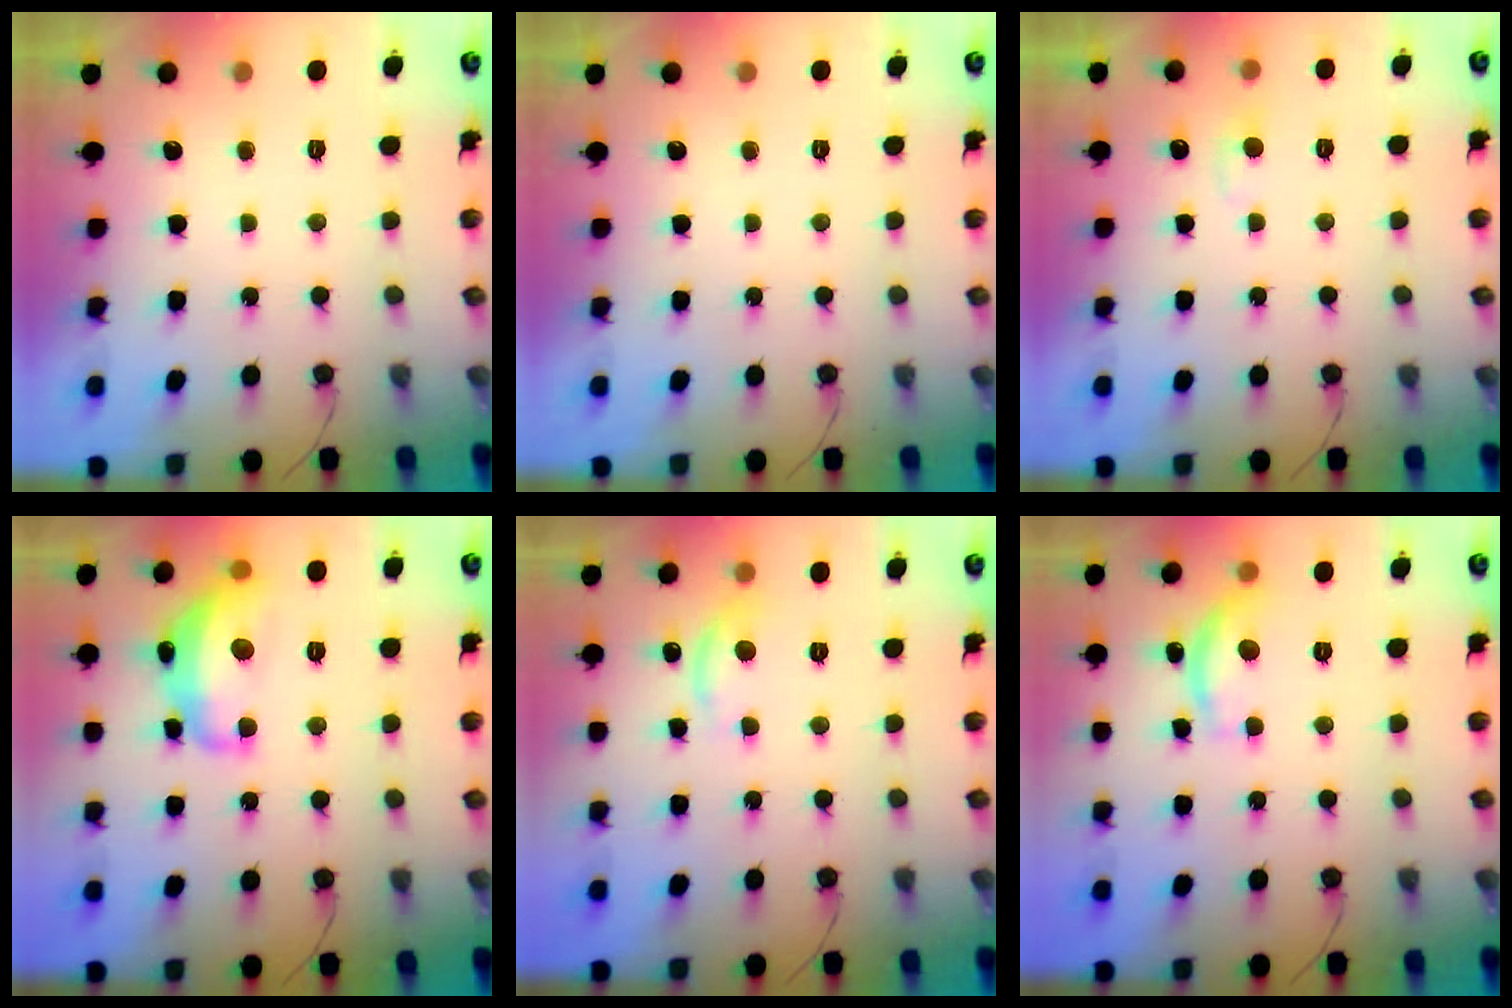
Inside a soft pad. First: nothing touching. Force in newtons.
{"total": 0.0}
{"total": 3.3, "press": 3.3, "slide": 0.4}
{"total": 15.4, "press": 15.4, "slide": 0.7}
{"total": 9.1, "press": 9.1, "slide": 0.5}
{"total": 10.5, "press": 10.5, "slide": 0.6}